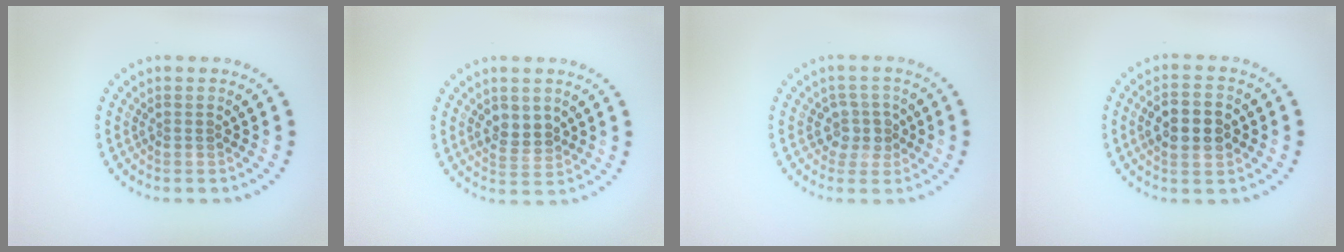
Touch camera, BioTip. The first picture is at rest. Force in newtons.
{"total": 2.4, "press": 2.3, "slide": 0.8}
{"total": 2.2, "press": 2.0, "slide": 1.0}
{"total": 4.5, "press": 4.5, "slide": 0.3}